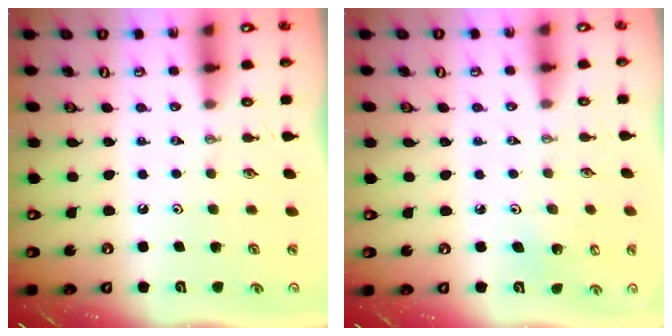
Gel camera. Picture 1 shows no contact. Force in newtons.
{"total": 3.2, "press": 3.2, "slide": 0.5}